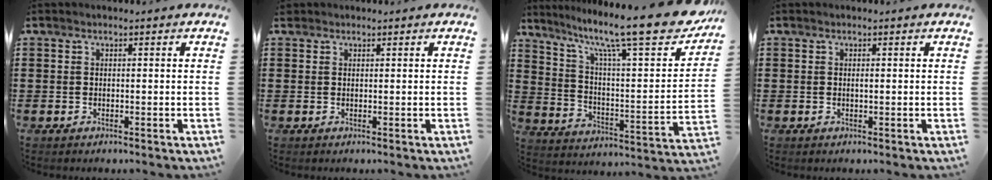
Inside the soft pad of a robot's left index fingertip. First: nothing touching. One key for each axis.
{"total": 0.5, "fx": 0.4, "fy": 0.3, "fz": 0.1, "tx": -0.005, "ty": 0.003, "tz": 0.007}
{"total": 14.7, "fx": 11.5, "fy": 1.7, "fz": 9.0, "tx": -0.163, "ty": -0.083, "tz": 0.180}
{"total": 0.6, "fx": 0.1, "fy": 0.1, "fz": 0.6, "tx": -0.012, "ty": -0.003, "tz": 0.003}